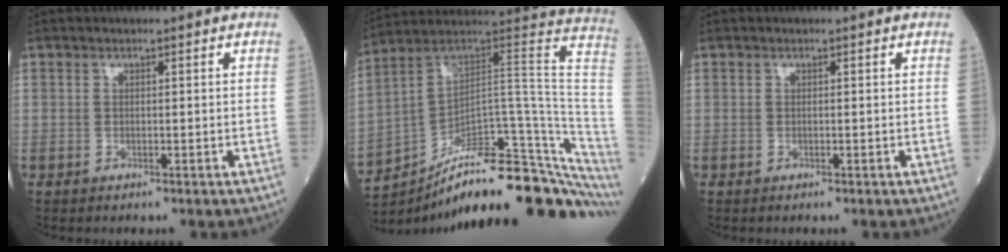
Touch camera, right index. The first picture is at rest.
{"total": 24.9, "force": [-16.9, 4.3, 17.9], "torque": [-0.140, 0.069, -0.247]}
{"total": 0.0}